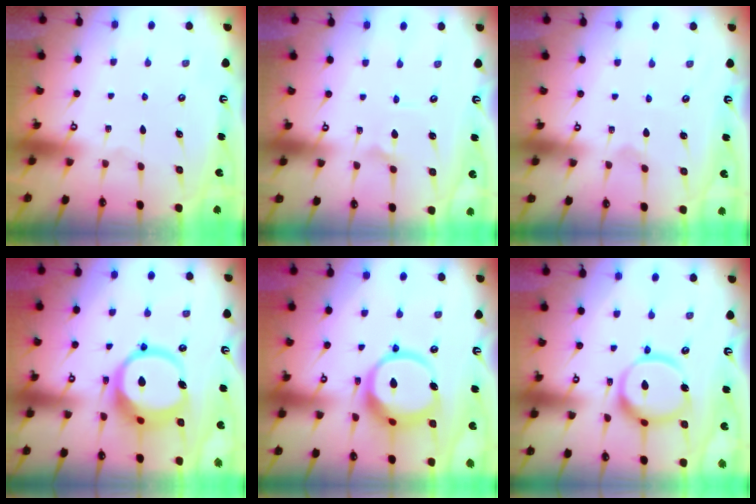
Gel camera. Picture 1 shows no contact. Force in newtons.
{"total": 2.2, "press": 2.2, "slide": 0.2}
{"total": 0.8, "press": 0.8, "slide": 0.0}
{"total": 14.8, "press": 14.6, "slide": 2.0}
{"total": 15.9, "press": 15.8, "slide": 1.9}
{"total": 16.6, "press": 16.5, "slide": 1.7}